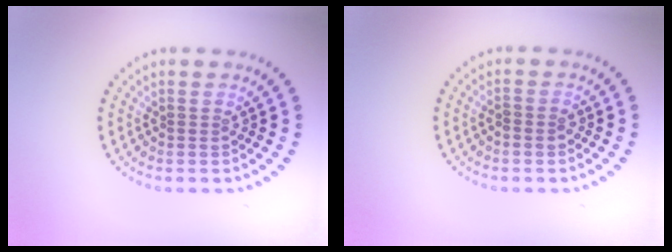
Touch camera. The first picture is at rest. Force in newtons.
{"total": 0.9, "press": 0.8, "slide": 0.4}